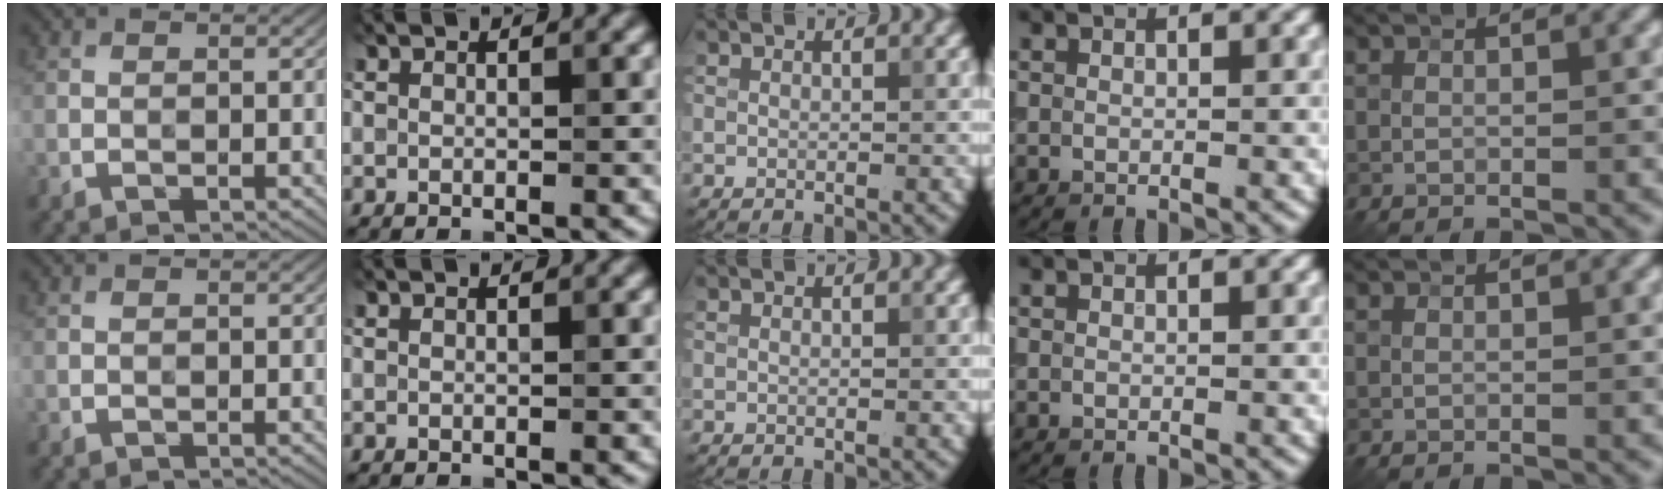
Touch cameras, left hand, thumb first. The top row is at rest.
{}